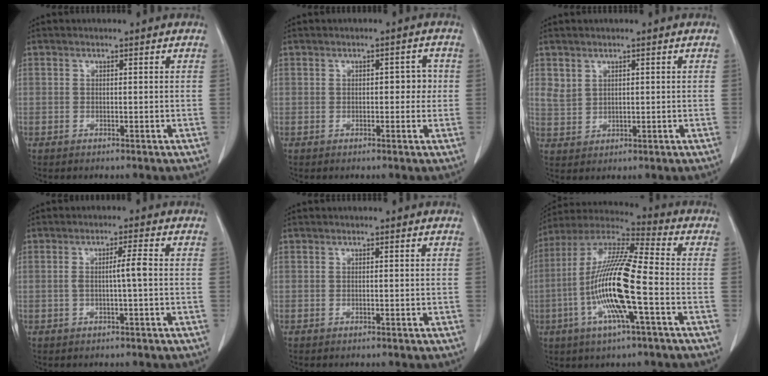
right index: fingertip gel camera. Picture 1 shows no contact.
{"total": 3.2, "force": [0.1, 1.7, 2.8], "torque": [-0.037, 0.021, 0.002]}
{"total": 3.4, "force": [1.5, 2.8, 1.2], "torque": [-0.027, 0.008, 0.042]}
{"total": 3.5, "force": [-0.2, 0.2, 3.5], "torque": [-0.067, 0.007, 0.000]}
{"total": 0.0}
{"total": 17.5, "force": [-4.1, 1.8, 16.9], "torque": [-0.347, -0.005, -0.080]}